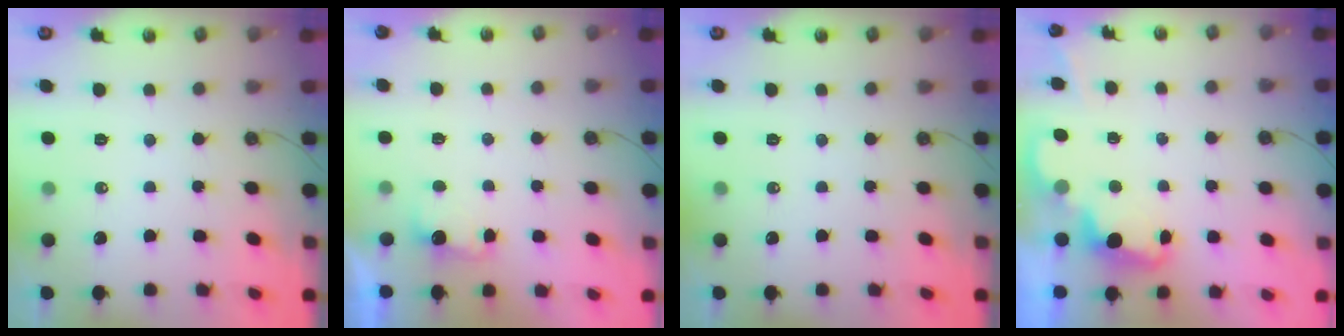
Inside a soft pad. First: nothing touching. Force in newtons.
{"total": 2.6, "press": 2.4, "slide": 1.0}
{"total": 0.0}
{"total": 2.3, "press": 2.3, "slide": 0.5}